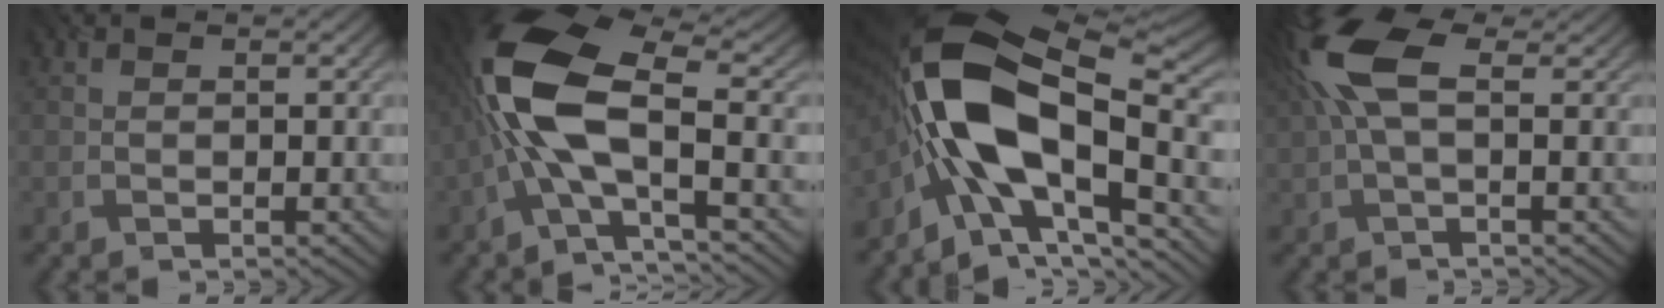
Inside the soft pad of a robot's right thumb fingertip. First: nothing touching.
{"total": 12.9, "force": [-1.4, 5.2, 11.7], "torque": [-0.266, 0.012, -0.043]}
{"total": 17.5, "force": [-3.9, 8.5, 14.8], "torque": [-0.275, 0.004, -0.071]}
{"total": 8.2, "force": [2.3, 3.4, 7.1], "torque": [-0.173, 0.022, 0.033]}